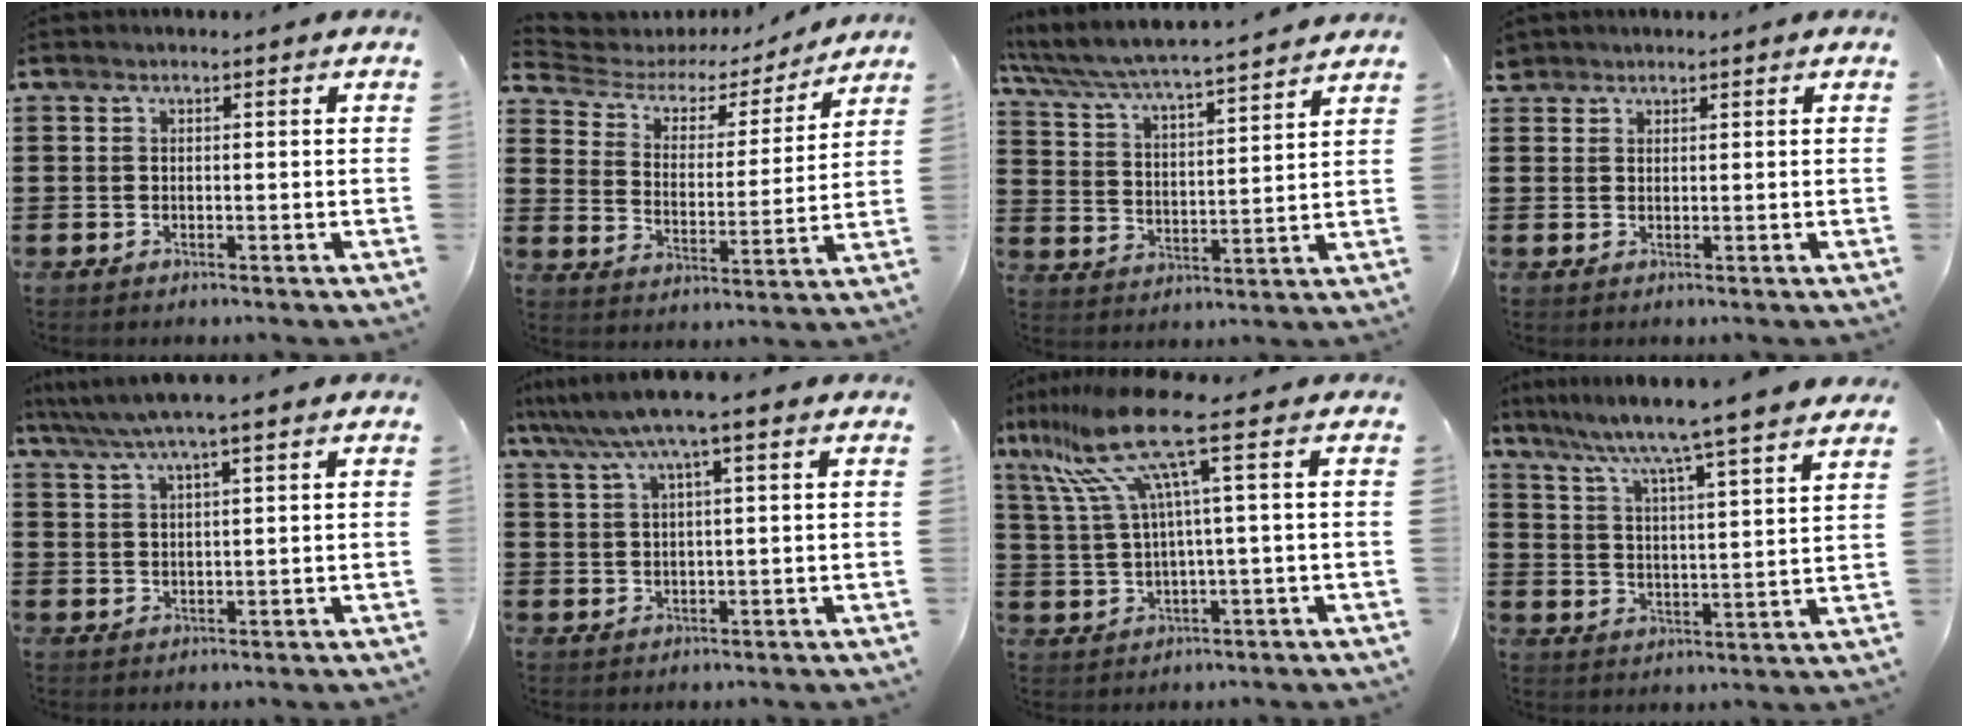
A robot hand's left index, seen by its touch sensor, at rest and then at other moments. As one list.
[{"total": 4.6, "force": [3.8, 2.0, 1.7], "torque": [-0.059, -0.021, 0.056]}, {"total": 5.0, "force": [4.7, -0.2, 1.5], "torque": [-0.054, -0.038, 0.073]}, {"total": 1.5, "force": [1.3, 0.7, 0.1], "torque": [-0.007, 0.003, 0.027]}, {"total": 4.4, "force": [3.1, -0.1, 3.1], "torque": [-0.067, -0.007, 0.053]}, {"total": 6.1, "force": [3.7, 0.0, 4.8], "torque": [-0.110, -0.009, 0.061]}, {"total": 13.0, "force": [5.5, 1.3, 11.7], "torque": [-0.277, -0.019, 0.078]}, {"total": 6.0, "force": [5.3, -1.6, 2.5], "torque": [-0.071, -0.048, 0.078]}]